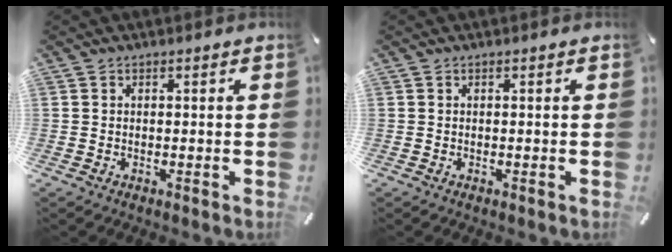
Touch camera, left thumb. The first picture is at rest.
{"total": 0.0}